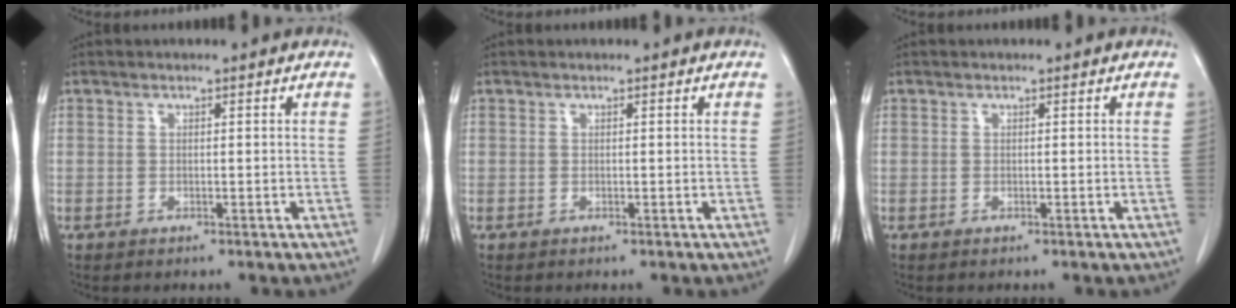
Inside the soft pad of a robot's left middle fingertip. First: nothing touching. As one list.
[{"total": 0.0}, {"total": 0.0}]